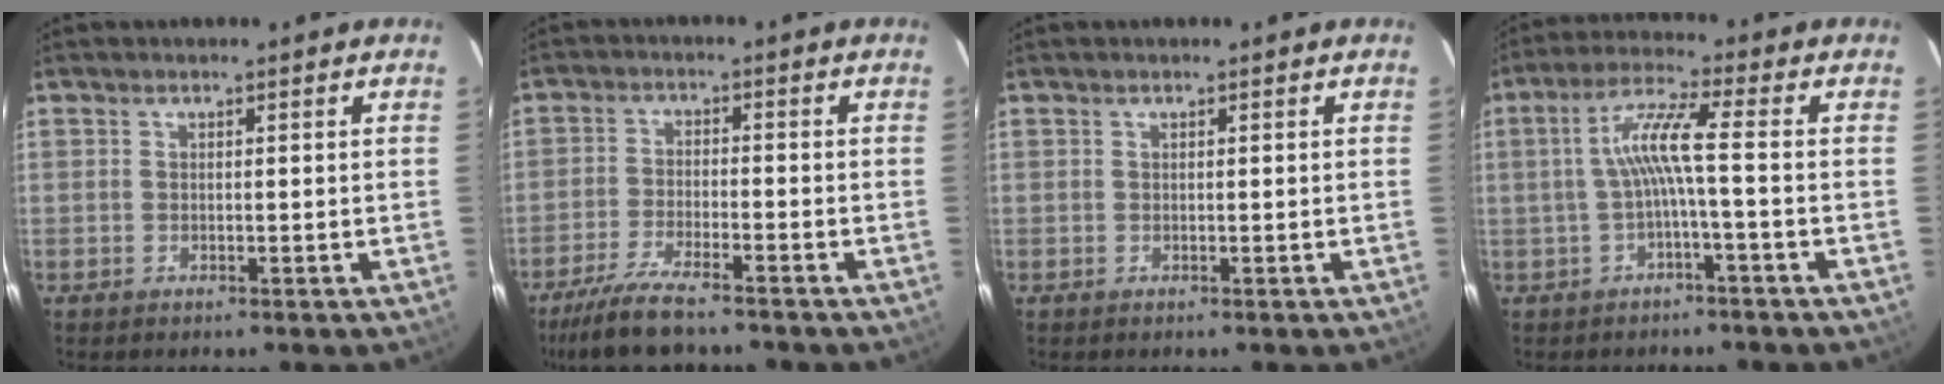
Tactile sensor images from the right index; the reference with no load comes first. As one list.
[{"total": 10.5, "force": [-8.8, 1.9, 5.3], "torque": [-0.130, -0.024, -0.159]}, {"total": 0.0}, {"total": 6.5, "force": [-1.3, -0.6, 6.3], "torque": [-0.140, 0.010, -0.020]}]